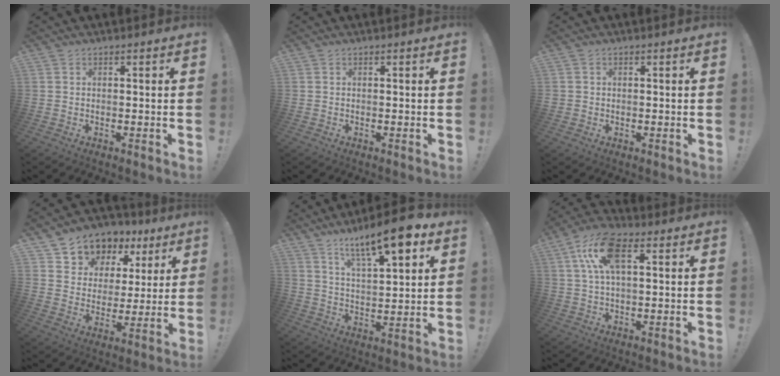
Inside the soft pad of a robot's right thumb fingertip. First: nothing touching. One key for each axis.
{"total": 0.0}
{"total": 1.1, "fx": -0.2, "fy": 1.1, "fz": 0.2, "tx": -0.010, "ty": 0.005, "tz": -0.001}
{"total": 10.1, "fx": 6.7, "fy": 7.2, "fz": 2.0, "tx": -0.035, "ty": -0.054, "tz": 0.132}
{"total": 14.6, "fx": 9.5, "fy": 3.4, "fz": 10.5, "tx": -0.178, "ty": -0.048, "tz": 0.154}
{"total": 12.9, "fx": 4.0, "fy": 6.1, "fz": 10.7, "tx": -0.207, "ty": 0.010, "tz": 0.077}